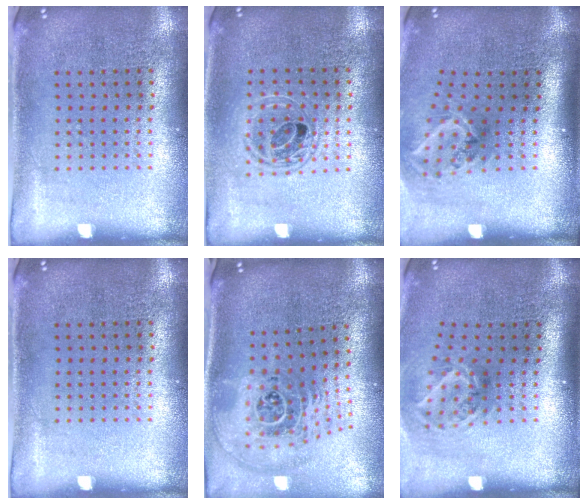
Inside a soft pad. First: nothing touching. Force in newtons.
{"total": 1.4, "press": 1.3, "slide": 0.7}
{"total": 2.0, "press": 1.3, "slide": 1.5}
{"total": 0.0}
{"total": 2.7, "press": 1.8, "slide": 2.0}
{"total": 1.9, "press": 1.2, "slide": 1.5}